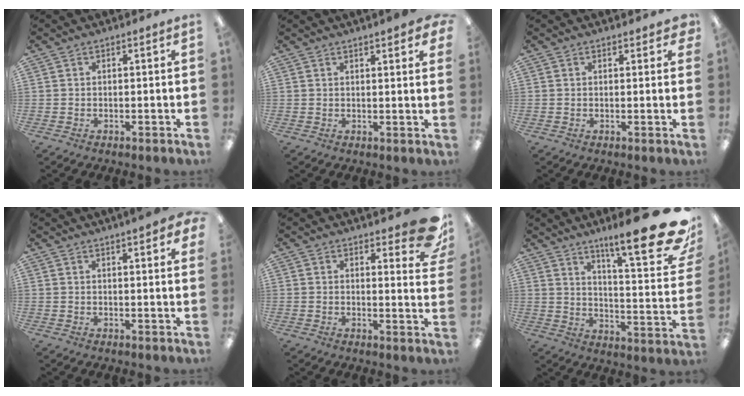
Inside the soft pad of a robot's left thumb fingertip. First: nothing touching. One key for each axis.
{"total": 3.6, "fx": 2.7, "fy": 0.4, "fz": 2.3, "tx": -0.035, "ty": -0.012, "tz": 0.043}
{"total": 1.7, "fx": 1.3, "fy": 0.8, "fz": 0.8, "tx": -0.001, "ty": -0.004, "tz": 0.020}
{"total": 4.5, "fx": 3.3, "fy": 0.4, "fz": 3.0, "tx": -0.042, "ty": -0.016, "tz": 0.053}
{"total": 9.6, "fx": 6.5, "fy": 2.9, "fz": 6.4, "tx": -0.072, "ty": -0.040, "tz": 0.111}
{"total": 22.6, "fx": 14.9, "fy": 3.8, "fz": 16.6, "tx": -0.241, "ty": -0.112, "tz": 0.234}